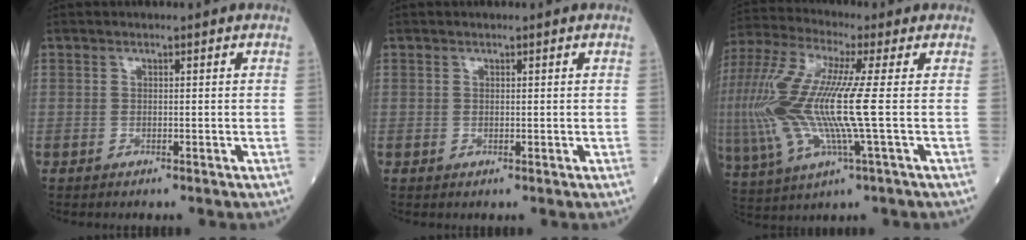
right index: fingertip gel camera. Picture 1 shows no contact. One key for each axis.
{"total": 0.0}
{"total": 18.8, "fx": -0.5, "fy": 2.6, "fz": 18.6, "tx": -0.436, "ty": 0.000, "tz": -0.010}